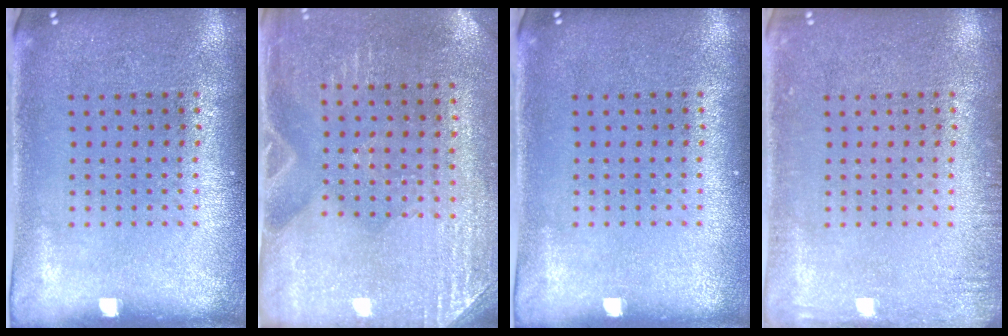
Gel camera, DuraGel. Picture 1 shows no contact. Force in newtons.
{"total": 2.8, "press": 2.6, "slide": 1.0}
{"total": 0.0}
{"total": 1.5, "press": 1.4, "slide": 0.2}